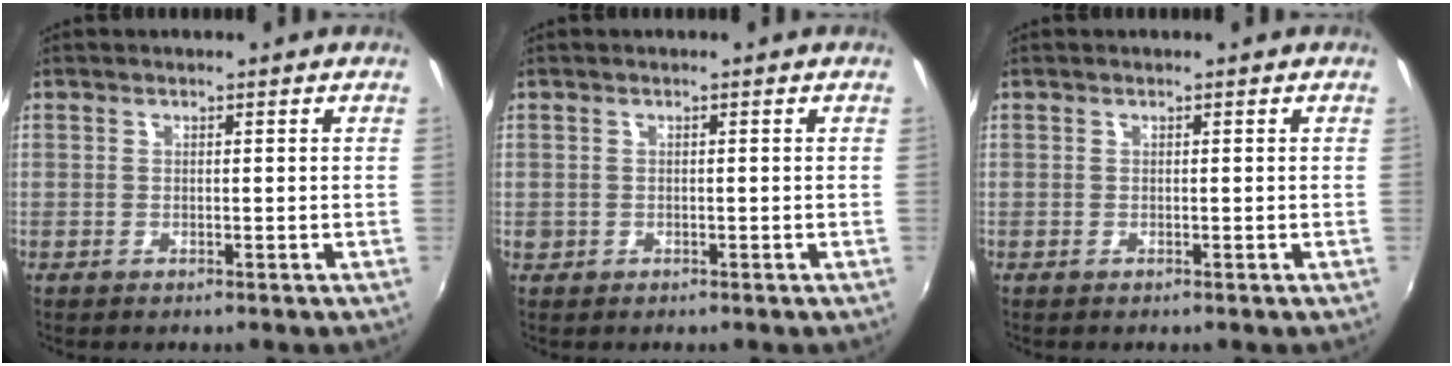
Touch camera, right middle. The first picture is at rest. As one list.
[{"total": 1.2, "force": [-0.2, 1.1, 0.3], "torque": [-0.005, -0.003, -0.005]}, {"total": 0.0}]